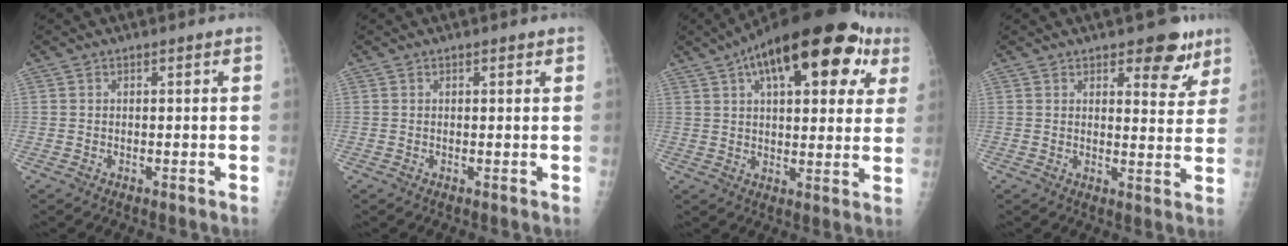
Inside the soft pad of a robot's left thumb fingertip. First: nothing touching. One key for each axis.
{"total": 0.7, "fx": 0.5, "fy": 0.3, "fz": 0.5, "tx": -0.007, "ty": -0.001, "tz": 0.006}
{"total": 24.9, "fx": 11.2, "fy": 10.9, "fz": 19.4, "tx": -0.263, "ty": 0.022, "tz": 0.157}
{"total": 8.0, "fx": 5.1, "fy": 3.6, "fz": 5.0, "tx": -0.029, "ty": -0.028, "tz": 0.065}